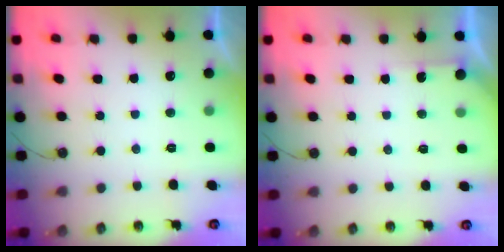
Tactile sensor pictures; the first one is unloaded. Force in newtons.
{"total": 2.8, "press": 2.8, "slide": 0.3}